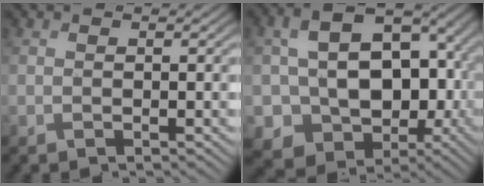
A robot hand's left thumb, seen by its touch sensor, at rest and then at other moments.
{"total": 15.9, "force": [-1.8, 12.0, 10.3], "torque": [-0.172, -0.034, -0.008]}